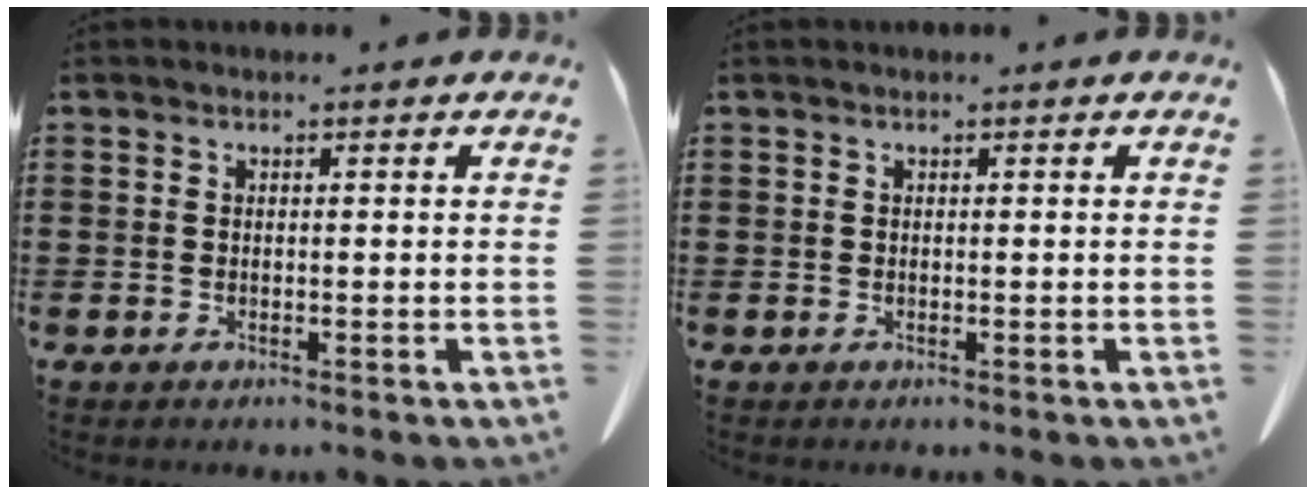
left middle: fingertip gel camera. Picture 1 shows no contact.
{"total": 0.0}